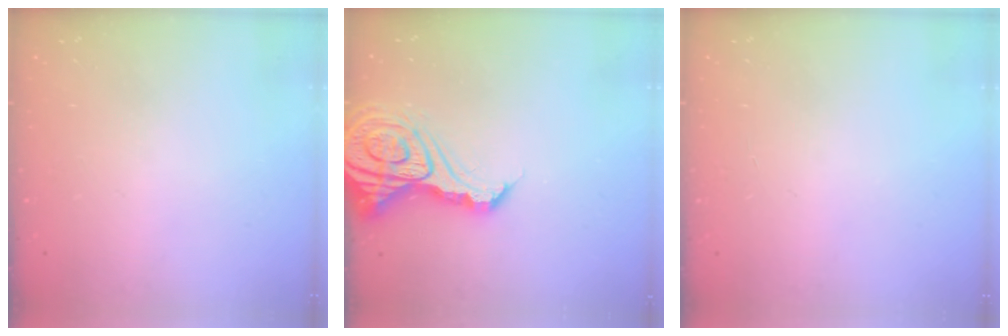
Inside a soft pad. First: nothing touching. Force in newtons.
{"total": 16.3, "press": 16.2, "slide": 1.7}
{"total": 2.4, "press": 2.4, "slide": 0.2}